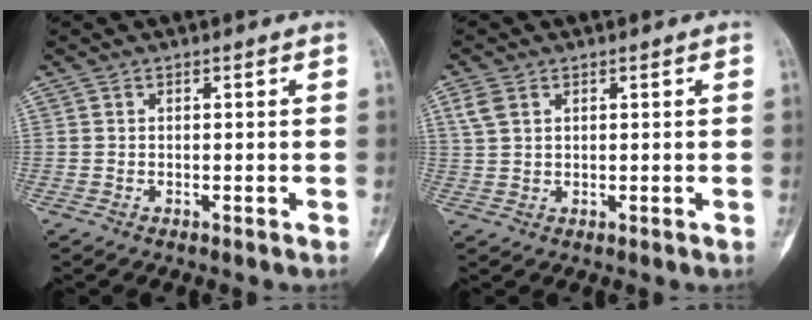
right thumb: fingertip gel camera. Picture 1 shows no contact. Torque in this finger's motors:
{"motor_torque": [-0.38, -0.13, 0.37, 0.02, 0.00]}